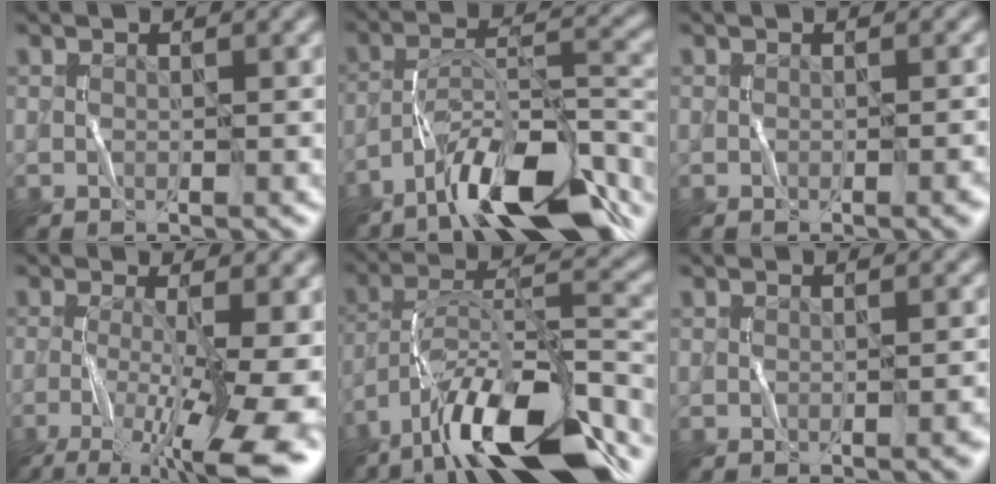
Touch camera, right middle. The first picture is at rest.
{"total": 11.4, "force": [-8.5, 3.0, 7.0], "torque": [-0.114, 0.019, -0.151]}
{"total": 2.4, "force": [-0.6, 1.0, 2.1], "torque": [-0.003, 0.010, -0.005]}
{"total": 10.0, "force": [-4.6, 2.6, 8.5], "torque": [-0.158, -0.018, -0.074]}
{"total": 14.4, "force": [-10.5, 4.1, 9.0], "torque": [-0.161, 0.024, -0.182]}
{"total": 2.4, "force": [-0.7, 0.9, 2.1], "torque": [-0.006, 0.010, -0.006]}